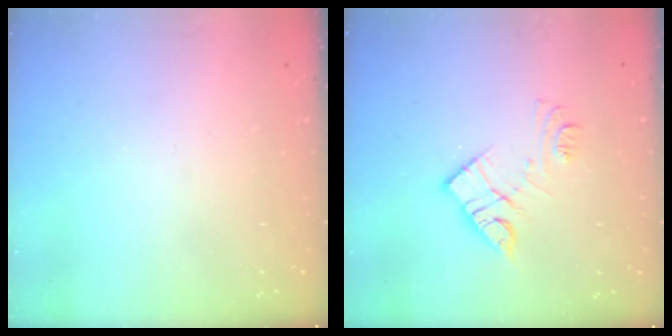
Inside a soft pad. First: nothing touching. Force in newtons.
{"total": 11.6, "press": 11.6, "slide": 0.7}